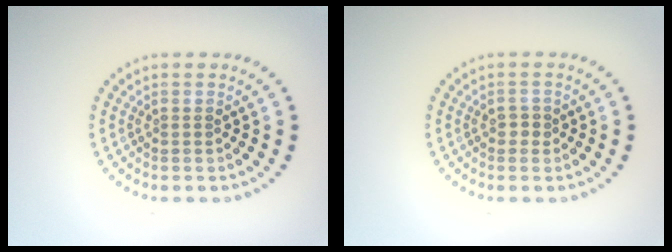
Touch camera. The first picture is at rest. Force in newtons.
{"total": 1.1, "press": 1.0, "slide": 0.4}